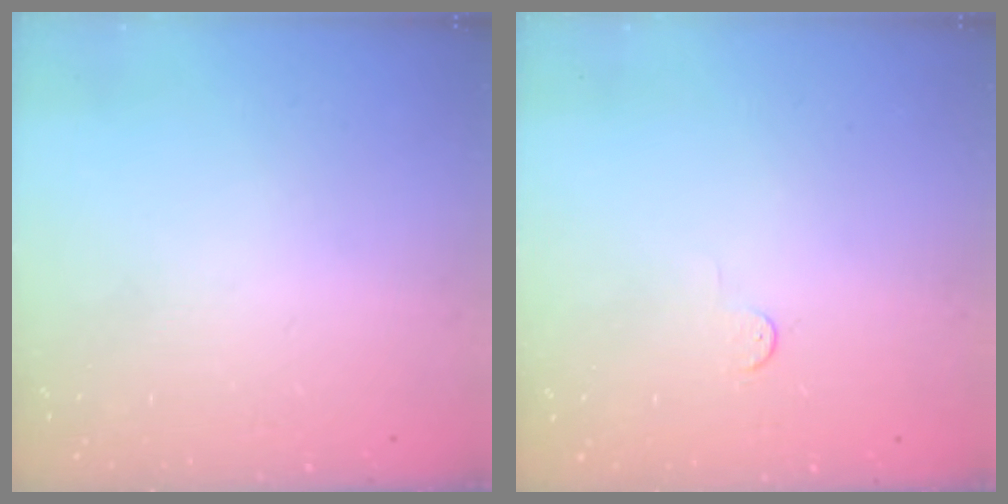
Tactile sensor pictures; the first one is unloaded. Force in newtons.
{"total": 2.8, "press": 2.8, "slide": 0.4}